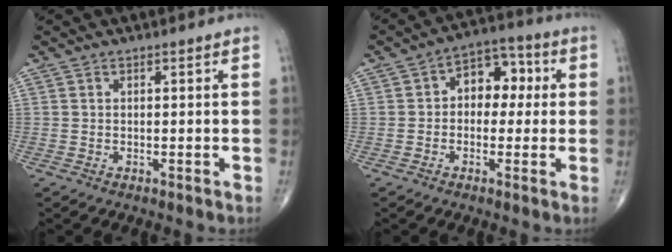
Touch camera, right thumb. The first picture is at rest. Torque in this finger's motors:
{"motor_torque": [-0.27, 0.41, -0.05, -0.08, 0.03]}